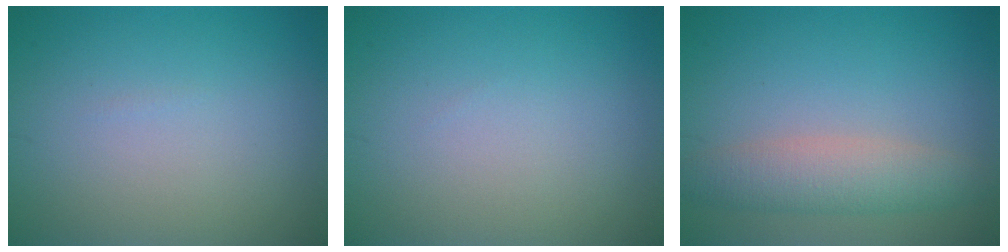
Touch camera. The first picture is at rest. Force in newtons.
{"total": 0.0}
{"total": 3.8, "press": 3.8, "slide": 0.5}